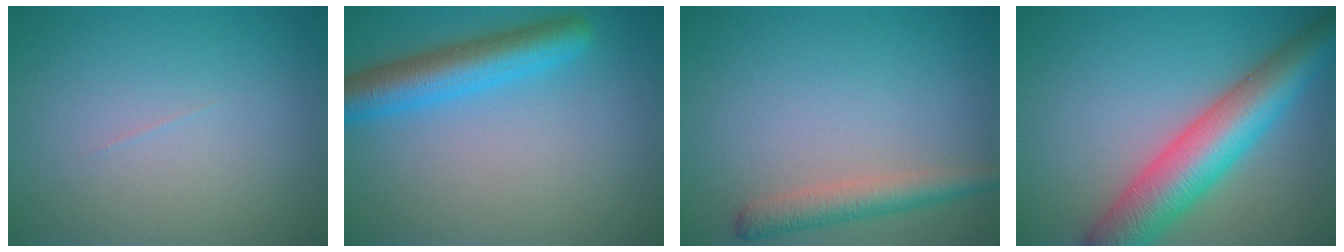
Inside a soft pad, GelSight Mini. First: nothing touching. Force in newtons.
{"total": 5.4, "press": 5.4, "slide": 0.2}
{"total": 3.0, "press": 3.0, "slide": 0.2}
{"total": 8.7, "press": 8.7, "slide": 0.2}